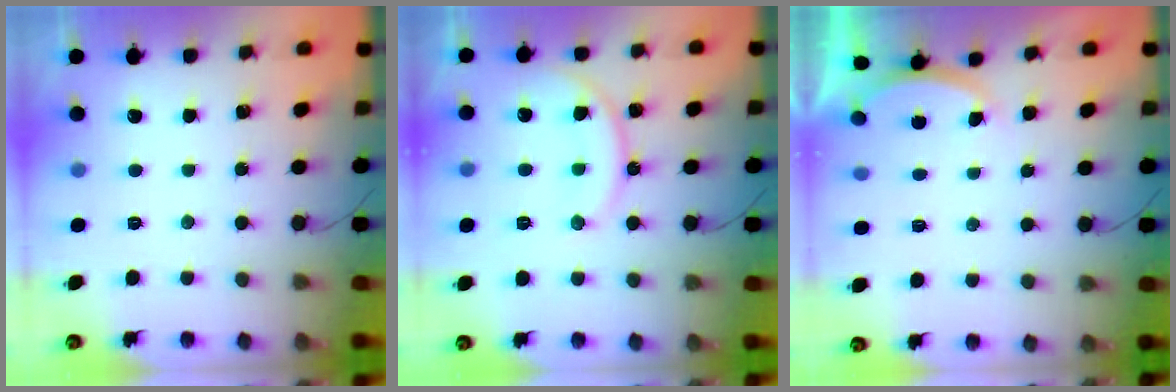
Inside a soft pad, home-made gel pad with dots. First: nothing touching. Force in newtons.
{"total": 12.3, "press": 12.3, "slide": 0.5}
{"total": 2.6, "press": 2.5, "slide": 0.7}